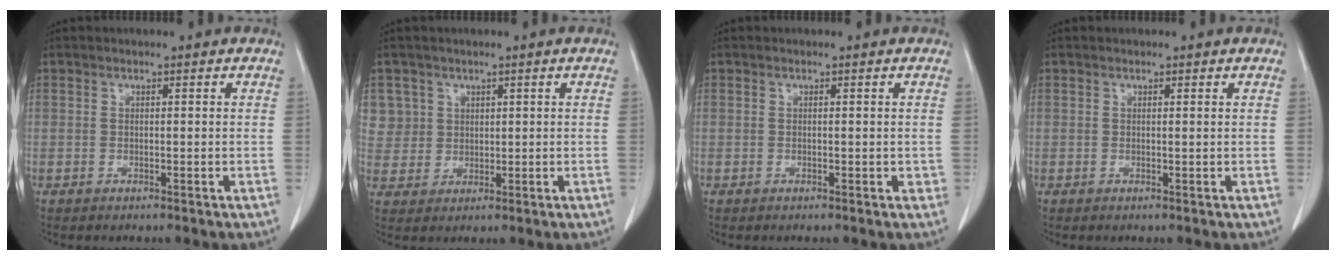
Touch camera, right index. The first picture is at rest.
{"total": 4.9, "force": [1.9, 4.5, -0.3], "torque": [0.022, 0.007, 0.042]}
{"total": 1.0, "force": [-0.2, 0.6, 0.8], "torque": [-0.007, 0.001, -0.004]}
{"total": 0.0}